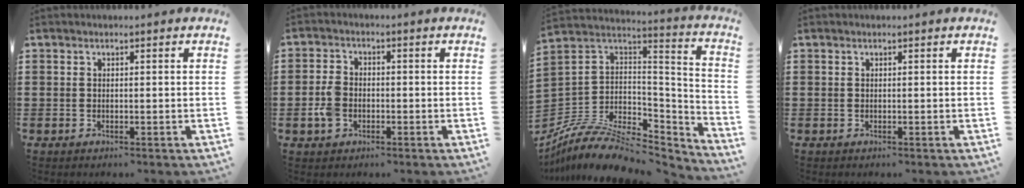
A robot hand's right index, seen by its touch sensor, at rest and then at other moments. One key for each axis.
{"total": 4.2, "fx": -1.3, "fy": 2.9, "fz": 2.6, "tx": -0.072, "ty": -0.001, "tz": -0.027}
{"total": 9.0, "fx": -6.5, "fy": 4.2, "fz": 4.6, "tx": -0.101, "ty": 0.003, "tz": -0.124}
{"total": 0.0}